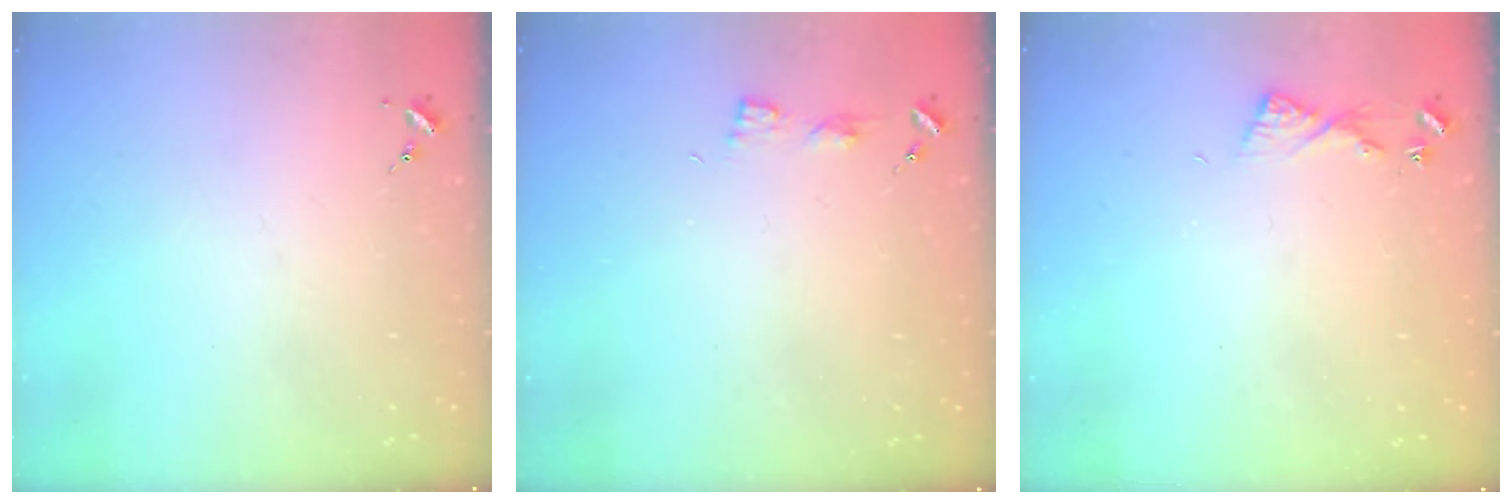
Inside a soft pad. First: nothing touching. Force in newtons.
{"total": 4.3, "press": 4.3, "slide": 0.5}
{"total": 4.8, "press": 4.7, "slide": 0.5}